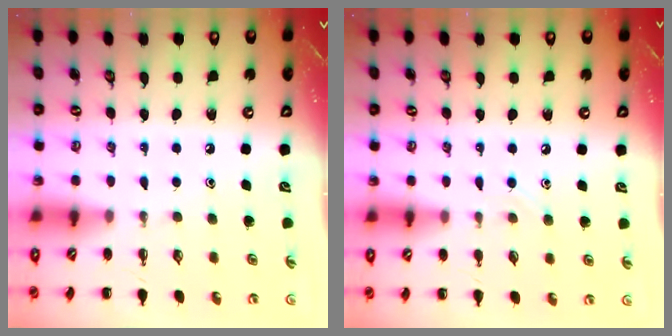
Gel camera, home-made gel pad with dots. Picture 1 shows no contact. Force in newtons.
{"total": 3.4, "press": 3.2, "slide": 1.0}